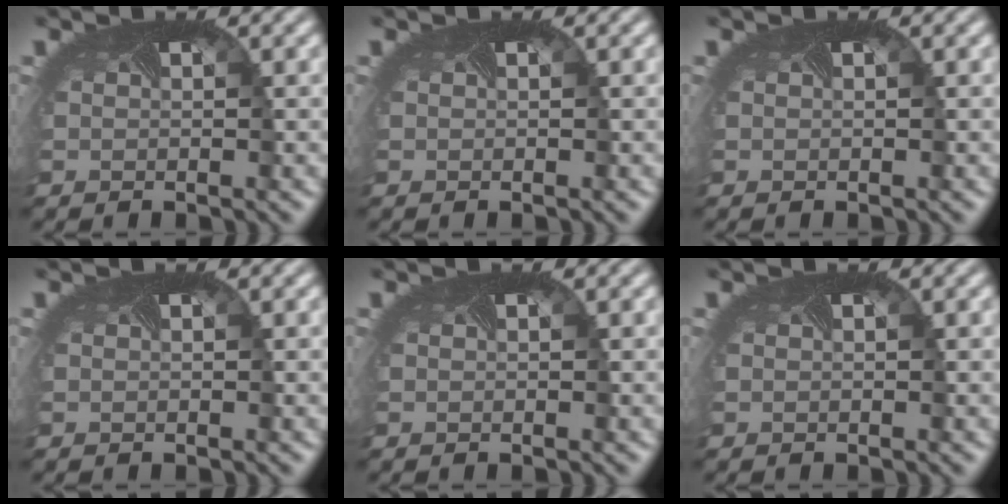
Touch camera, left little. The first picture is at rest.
{"total": 0.0}
{"total": 0.0}
{"total": 0.0}
{"total": 0.0}
{"total": 0.0}